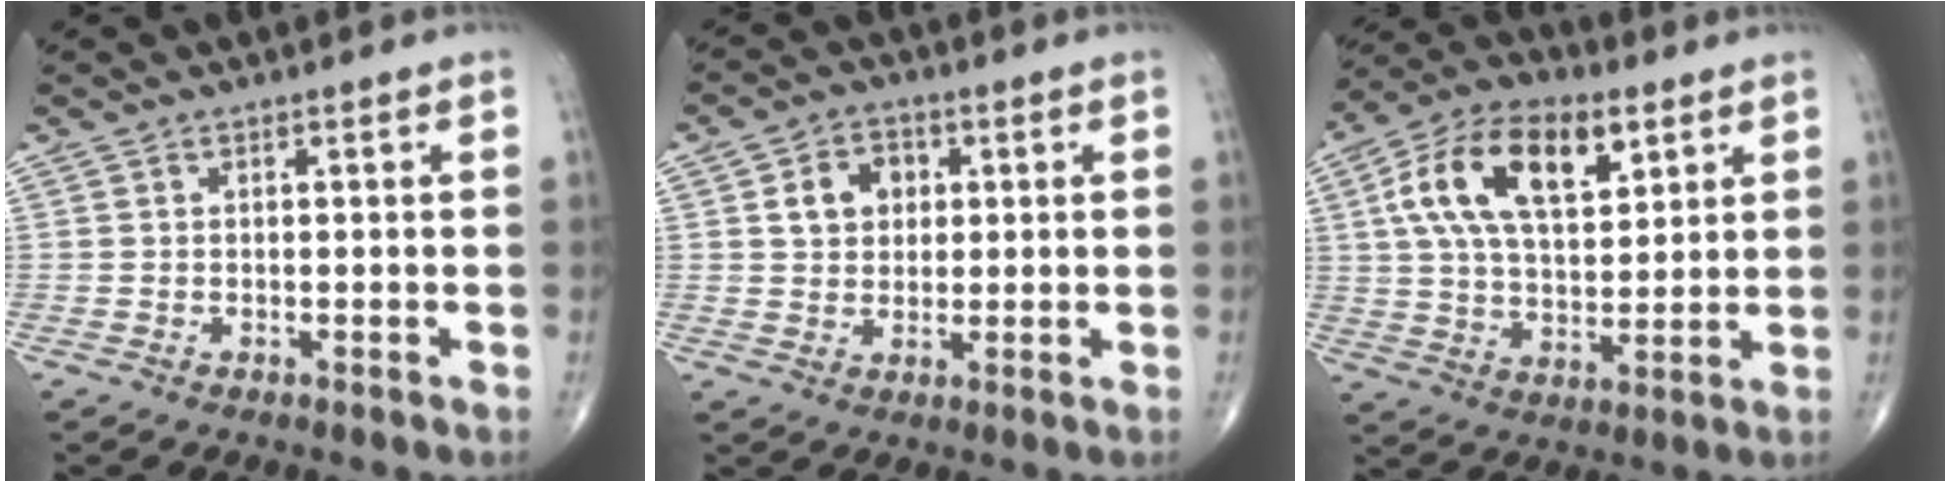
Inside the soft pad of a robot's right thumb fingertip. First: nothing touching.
{"total": 6.7, "force": [1.6, 5.4, 3.7], "torque": [-0.035, 0.002, 0.025]}
{"total": 18.2, "force": [6.8, 9.7, 13.8], "torque": [-0.229, -0.002, 0.118]}